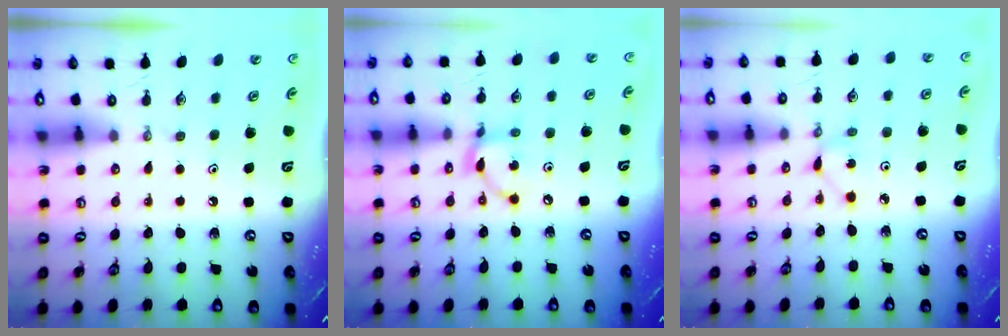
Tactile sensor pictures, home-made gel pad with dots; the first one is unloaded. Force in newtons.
{"total": 7.4, "press": 7.4, "slide": 0.2}
{"total": 1.8, "press": 1.8, "slide": 0.3}